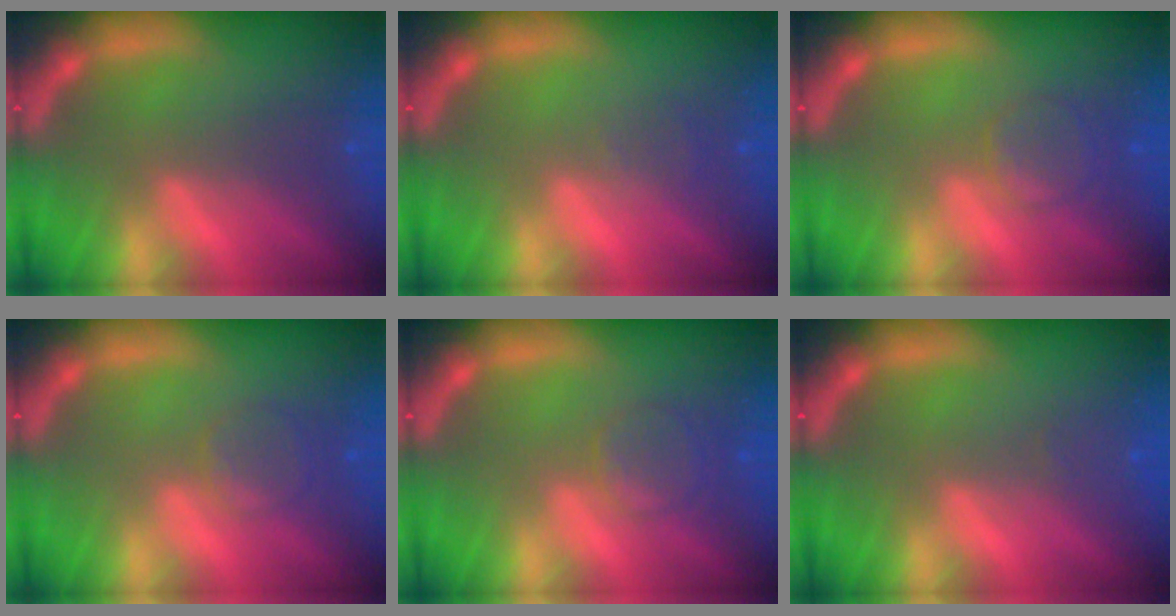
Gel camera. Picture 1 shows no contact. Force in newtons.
{"total": 0.9}
{"total": 2.9}
{"total": 2.4}
{"total": 2.9}
{"total": 1.0}